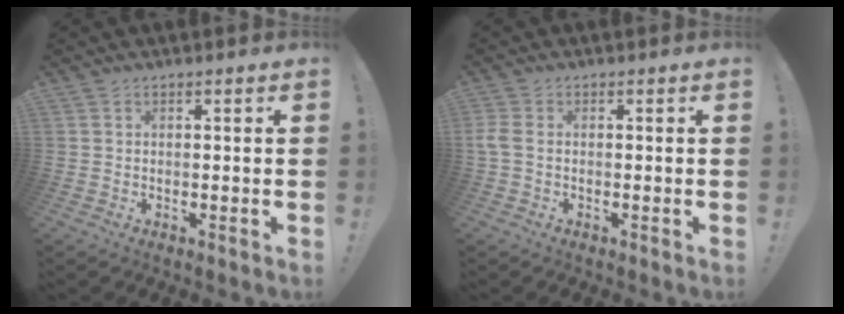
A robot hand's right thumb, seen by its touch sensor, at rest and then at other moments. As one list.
[{"total": 2.7, "force": [-0.1, 1.4, 2.3], "torque": [-0.052, 0.004, -0.001]}]